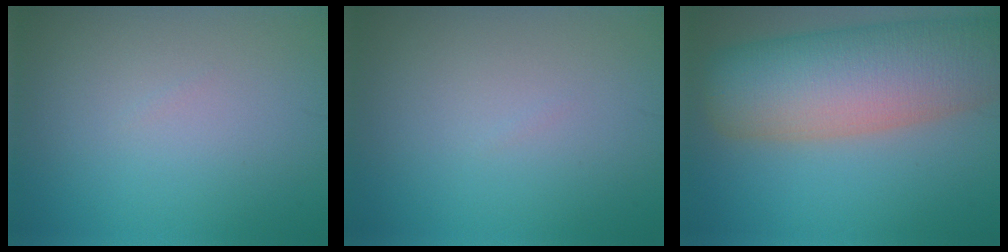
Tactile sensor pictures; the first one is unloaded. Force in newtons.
{"total": 0.0}
{"total": 12.1, "press": 12.1, "slide": 0.7}